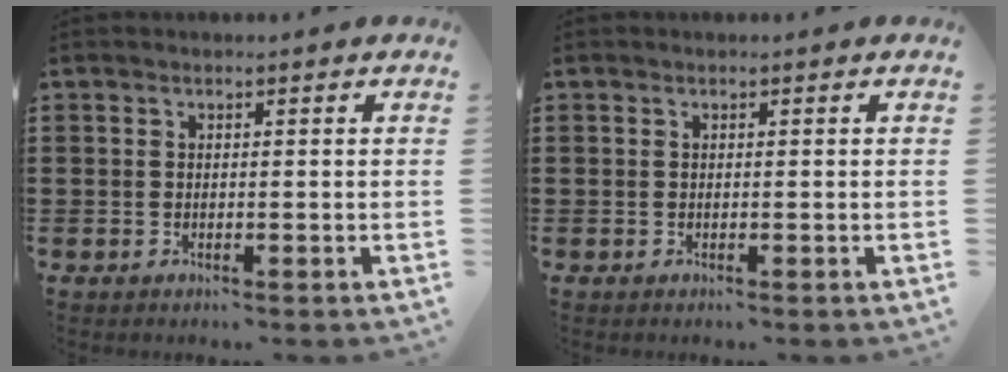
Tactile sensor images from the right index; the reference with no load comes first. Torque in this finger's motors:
{"motor_torque": [0.60, 1.54, 0.00, 0.00]}